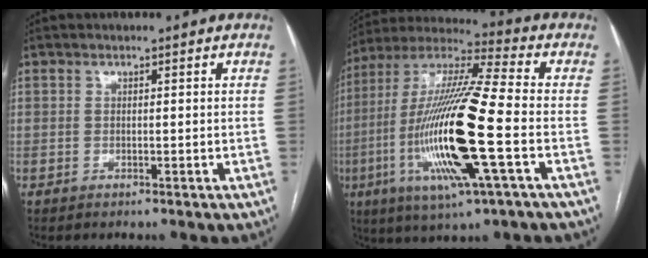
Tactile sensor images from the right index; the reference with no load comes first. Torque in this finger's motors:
{"motor_torque": [2.14, 0.00, 1.05, 0.21]}